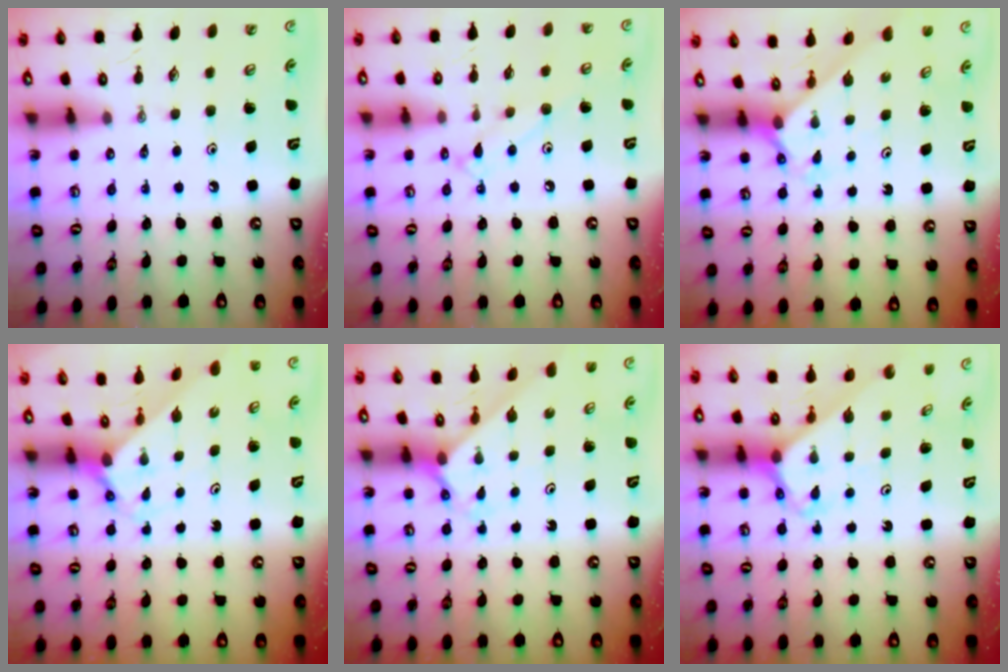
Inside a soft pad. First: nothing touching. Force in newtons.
{"total": 8.8, "press": 8.8, "slide": 0.6}
{"total": 1.9, "press": 1.9, "slide": 0.2}
{"total": 2.0, "press": 2.0, "slide": 0.2}
{"total": 2.3, "press": 2.3, "slide": 0.2}
{"total": 2.8, "press": 2.8, "slide": 0.2}